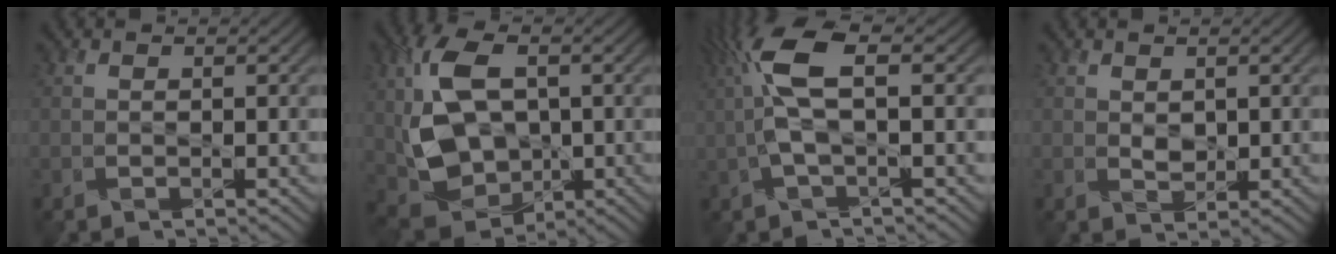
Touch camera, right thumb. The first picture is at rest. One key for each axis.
{"total": 12.5, "fx": 0.7, "fy": 8.4, "fz": 9.2, "tx": -0.213, "ty": -0.003, "tz": 0.014}
{"total": 8.2, "fx": 0.9, "fy": 2.5, "fz": 7.7, "tx": -0.180, "ty": 0.022, "tz": 0.008}
{"total": 1.6, "fx": 0.6, "fy": 1.1, "fz": 1.0, "tx": -0.023, "ty": -0.006, "tz": 0.016}